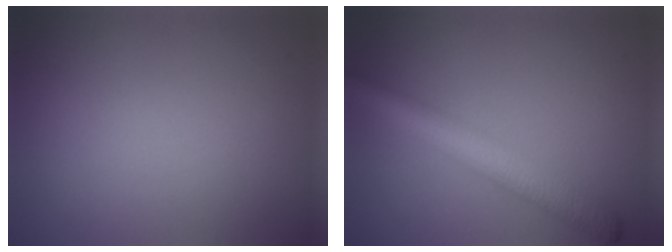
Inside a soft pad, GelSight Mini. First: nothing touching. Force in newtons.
{"total": 4.9, "press": 4.9, "slide": 0.2}